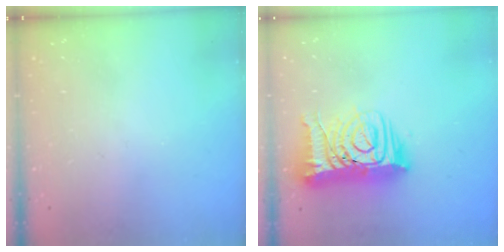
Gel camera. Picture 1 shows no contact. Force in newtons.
{"total": 16.8, "press": 16.7, "slide": 1.7}